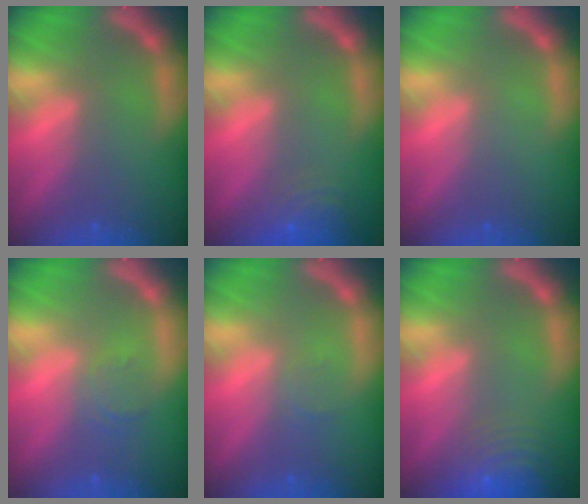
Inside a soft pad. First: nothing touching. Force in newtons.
{"total": 4.5}
{"total": 0.0}
{"total": 1.9}
{"total": 1.0}
{"total": 10.0}